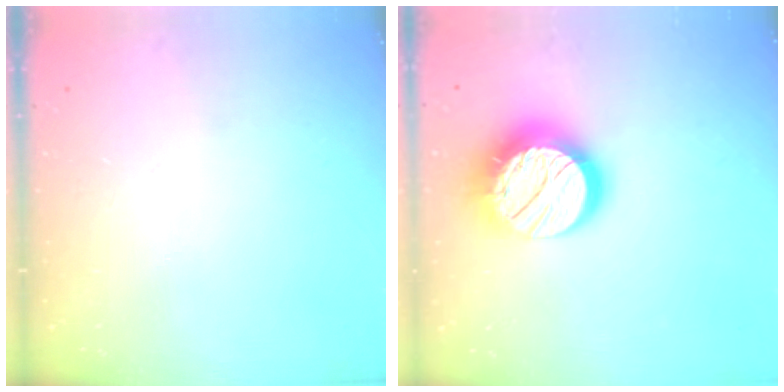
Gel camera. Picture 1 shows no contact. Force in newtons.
{"total": 18.2, "press": 18.1, "slide": 1.1}